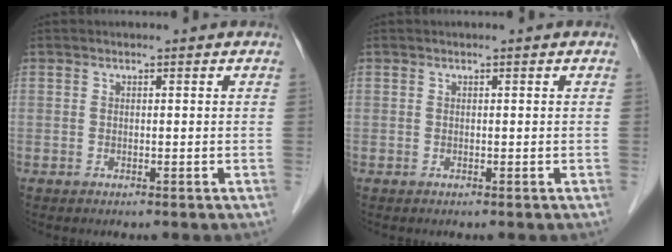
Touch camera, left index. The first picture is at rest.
{"total": 0.0}